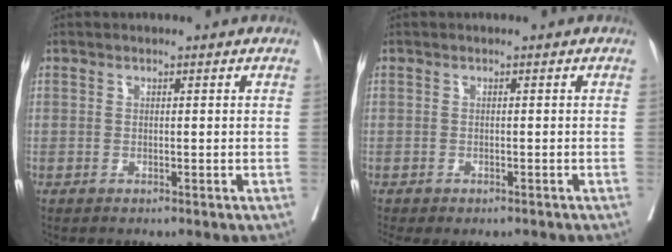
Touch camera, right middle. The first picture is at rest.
{"total": 3.8, "force": [-3.0, 1.9, 1.3], "torque": [-0.012, 0.000, -0.041]}